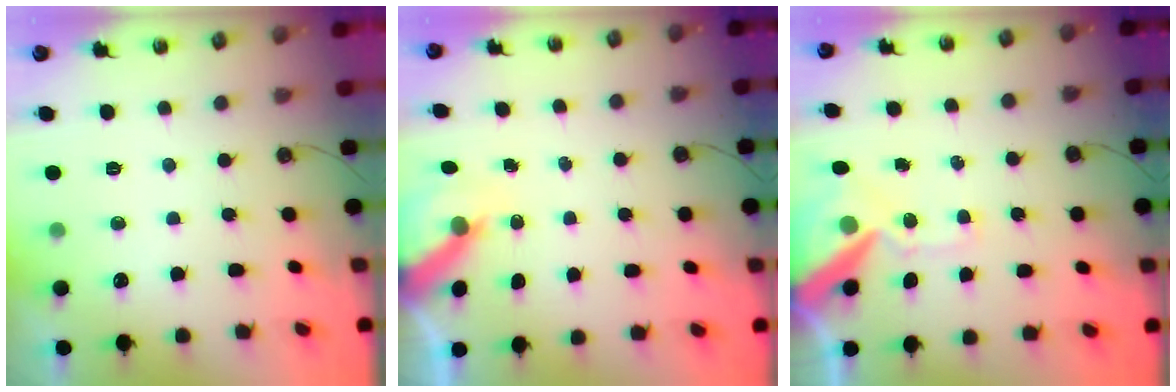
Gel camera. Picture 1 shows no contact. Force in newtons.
{"total": 6.1, "press": 6.0, "slide": 0.8}
{"total": 13.1, "press": 13.0, "slide": 1.8}